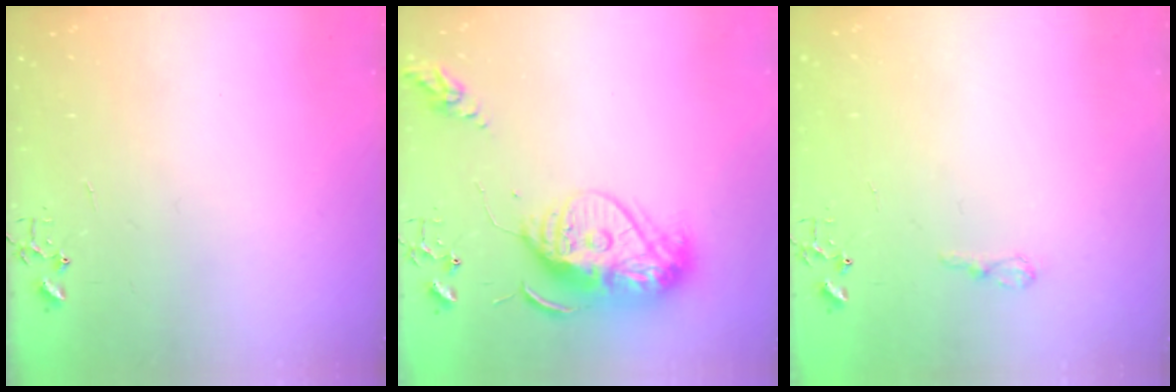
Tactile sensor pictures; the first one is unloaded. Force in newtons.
{"total": 14.7, "press": 14.6, "slide": 1.3}
{"total": 7.3, "press": 7.3, "slide": 0.9}